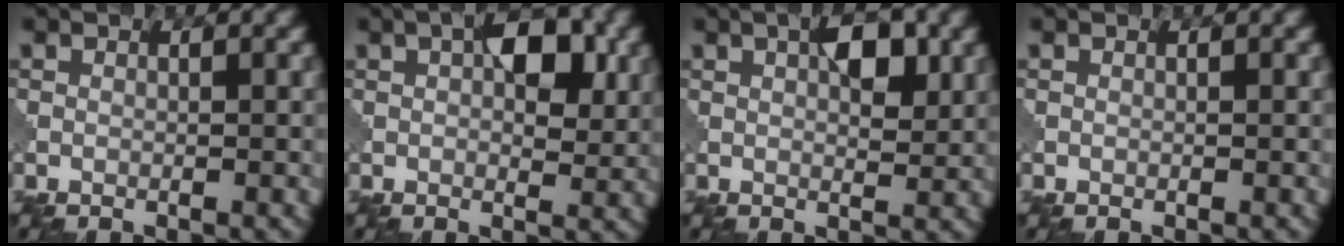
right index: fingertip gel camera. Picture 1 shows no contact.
{"total": 5.3, "force": [1.9, 2.7, 4.1], "torque": [-0.056, 0.001, 0.028]}
{"total": 3.8, "force": [1.6, 1.5, 3.1], "torque": [-0.047, 0.003, 0.027]}
{"total": 0.0}